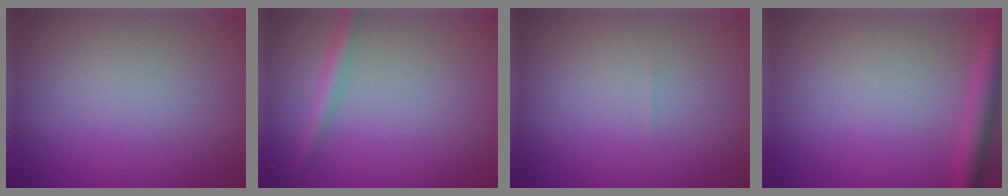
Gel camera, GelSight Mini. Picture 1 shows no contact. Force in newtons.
{"total": 2.1, "press": 2.1, "slide": 0.1}
{"total": 0.0}
{"total": 3.0, "press": 3.0, "slide": 0.2}